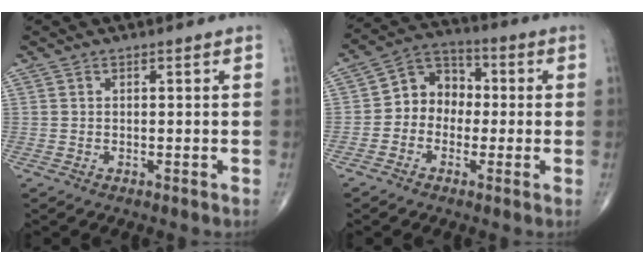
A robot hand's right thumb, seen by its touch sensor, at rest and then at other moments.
{"total": 8.4, "force": [-0.9, 7.1, 4.4], "torque": [-0.034, 0.037, -0.034]}